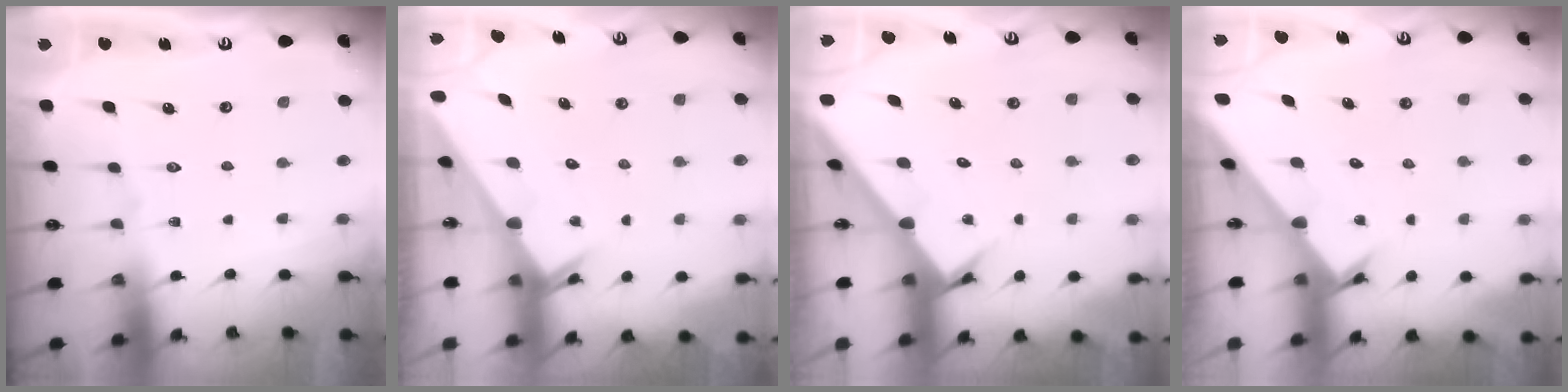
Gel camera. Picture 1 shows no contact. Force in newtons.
{"total": 1.8, "press": 1.8, "slide": 0.1}
{"total": 3.1, "press": 3.1, "slide": 0.3}
{"total": 2.3, "press": 2.3, "slide": 0.2}